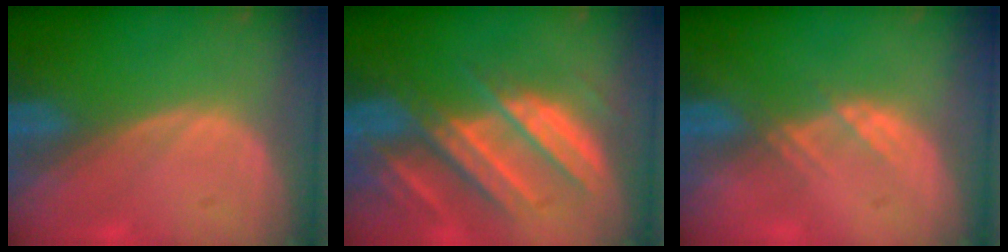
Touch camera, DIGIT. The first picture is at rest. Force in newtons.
{"total": 10.3, "press": 9.0, "slide": 4.9}
{"total": 2.3, "press": 2.1, "slide": 0.7}